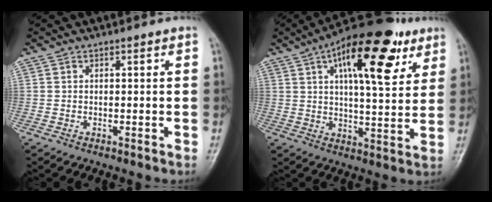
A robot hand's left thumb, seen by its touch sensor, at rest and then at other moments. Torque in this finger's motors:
{"motor_torque": [0.63, 0.69, 1.84, -0.93, 0.26]}